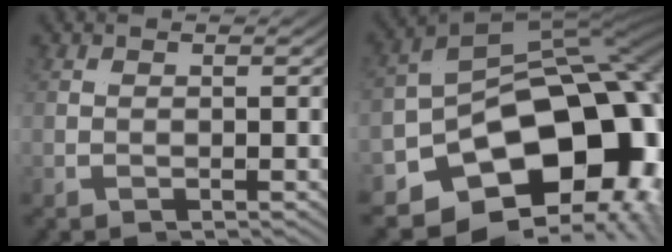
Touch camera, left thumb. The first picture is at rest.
{"total": 19.4, "force": [-2.9, 10.4, 16.1], "torque": [-0.258, -0.012, -0.052]}